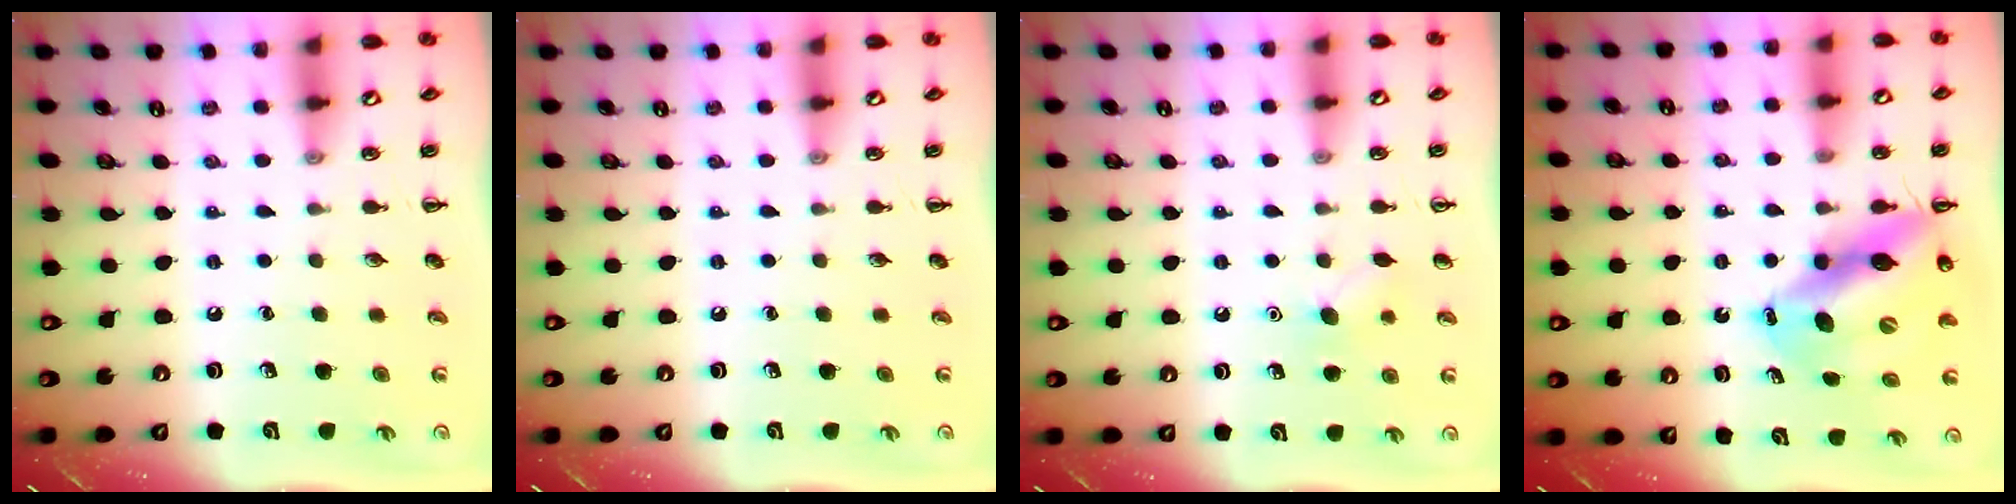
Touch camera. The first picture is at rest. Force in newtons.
{"total": 0.0}
{"total": 5.6, "press": 5.3, "slide": 1.6}
{"total": 15.3, "press": 14.5, "slide": 4.7}